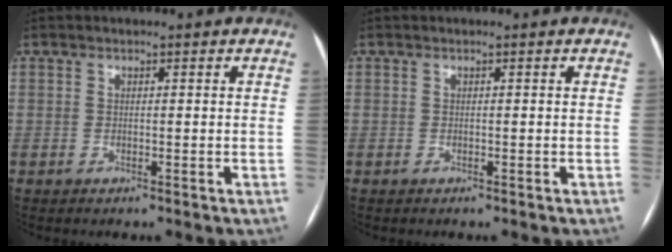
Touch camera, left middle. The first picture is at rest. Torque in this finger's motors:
{"motor_torque": [-0.03, 0.03, 0.00, 0.00]}